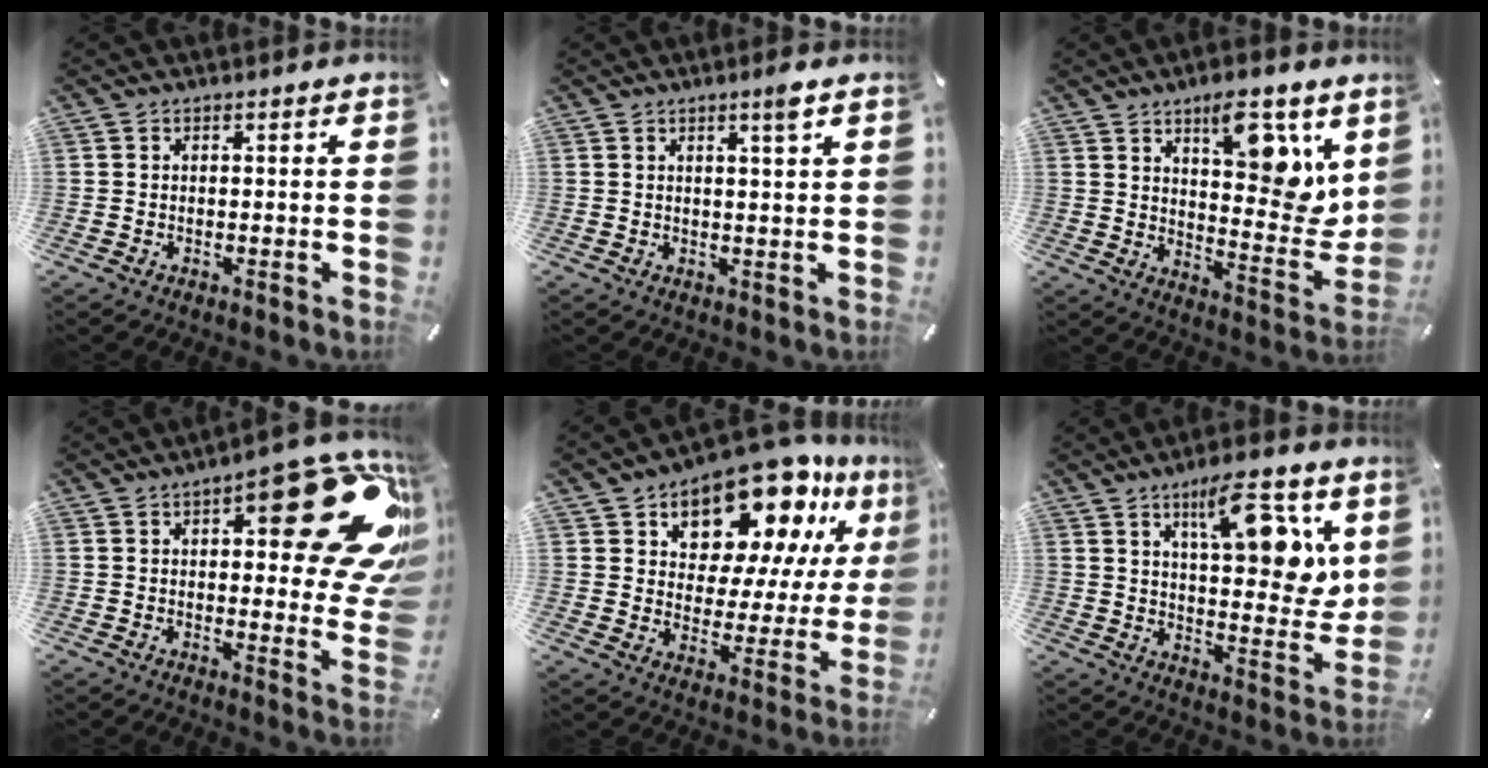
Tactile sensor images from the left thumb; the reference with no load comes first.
{"total": 3.1, "force": [1.9, -0.2, 2.5], "torque": [-0.043, -0.007, 0.030]}
{"total": 14.2, "force": [8.0, 6.1, 10.0], "torque": [-0.112, -0.061, 0.134]}
{"total": 25.4, "force": [10.1, 9.8, 21.1], "torque": [-0.248, -0.068, 0.161]}
{"total": 16.8, "force": [12.7, 8.2, 7.2], "torque": [-0.121, -0.102, 0.219]}
{"total": 15.7, "force": [8.4, 5.8, 11.9], "torque": [-0.155, -0.050, 0.133]}